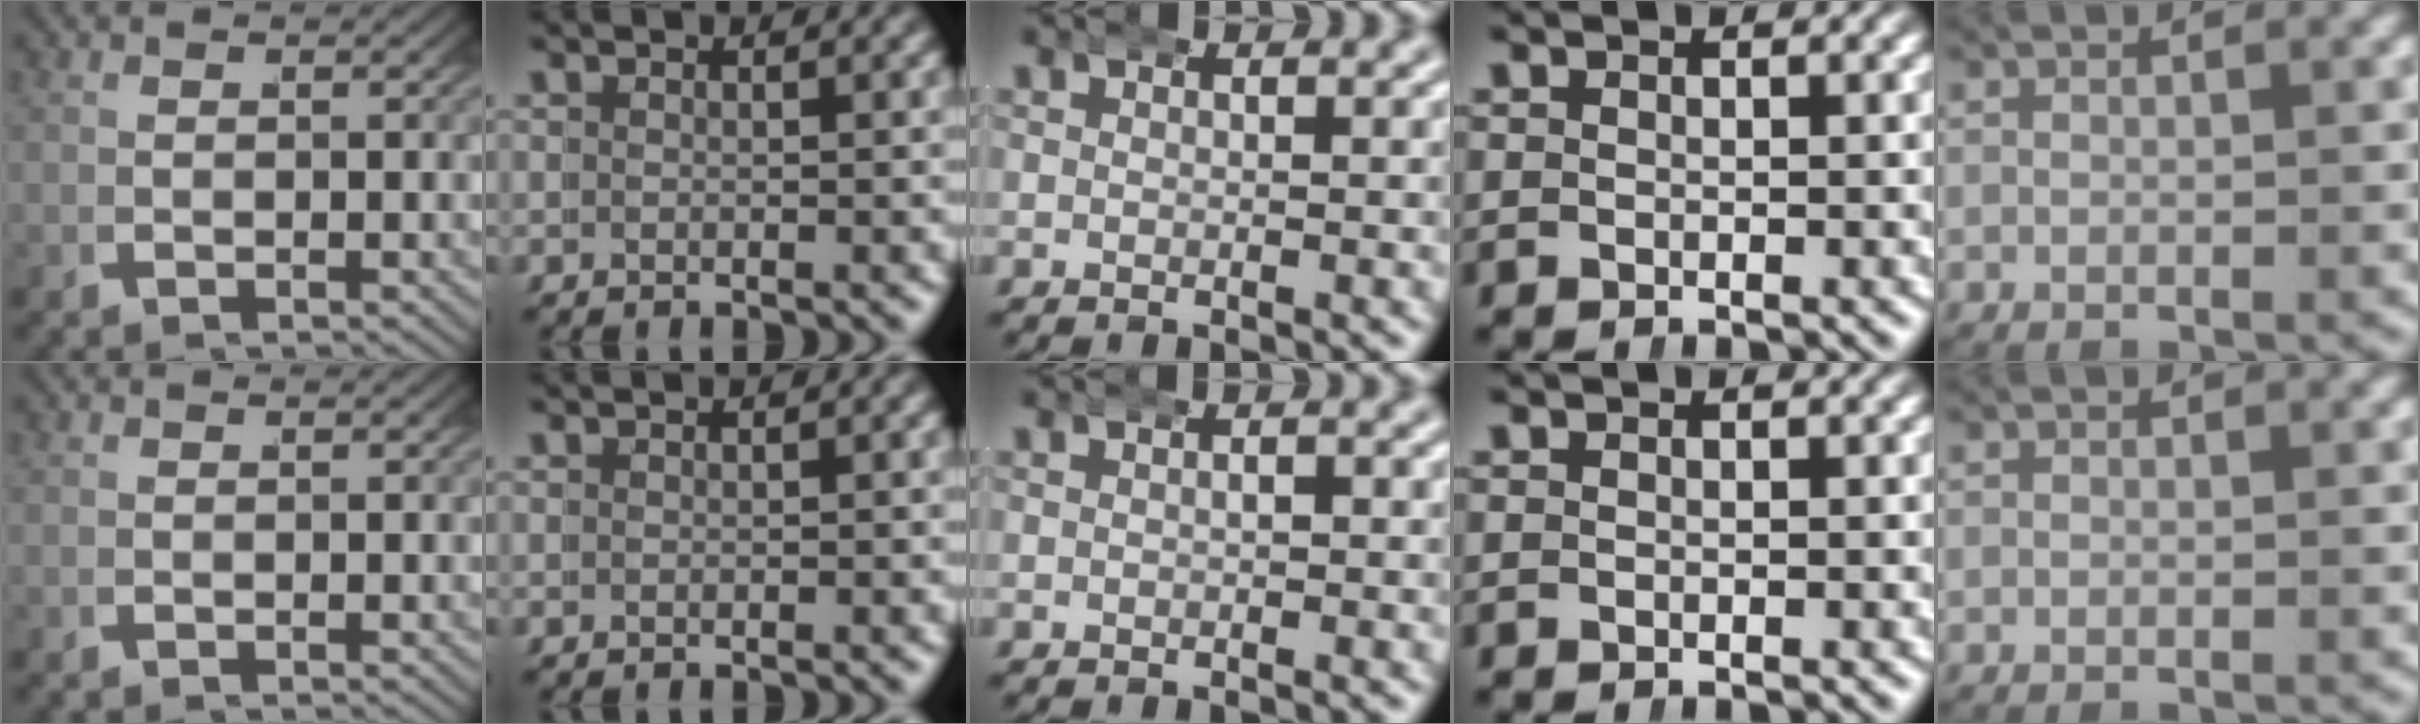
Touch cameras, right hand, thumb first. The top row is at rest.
{"middle": {"total": 0.9, "force": [0.0, 0.6, 0.7], "torque": [-0.005, 0.001, -0.002]}}